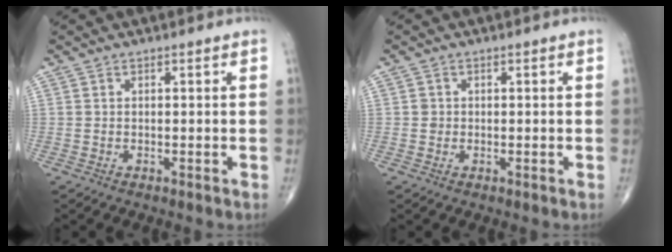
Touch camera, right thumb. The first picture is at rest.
{"total": 1.1, "force": [0.0, 1.1, 0.2], "torque": [0.002, 0.003, 0.000]}